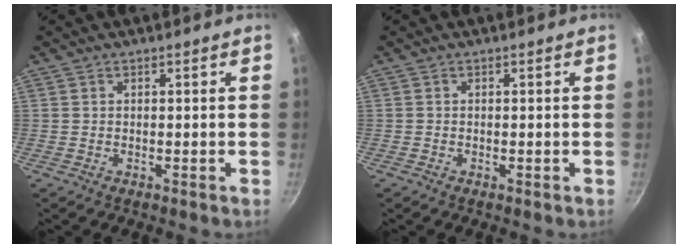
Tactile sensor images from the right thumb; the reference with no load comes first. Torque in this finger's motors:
{"motor_torque": [0.21, -0.31, -0.13, -0.05, 0.07]}